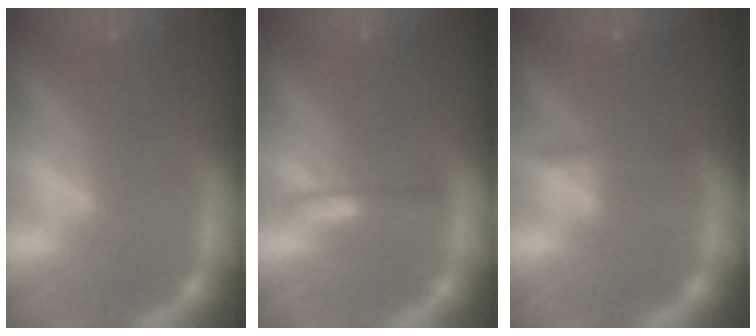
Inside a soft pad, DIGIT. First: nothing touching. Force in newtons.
{"total": 1.4}
{"total": 1.4}